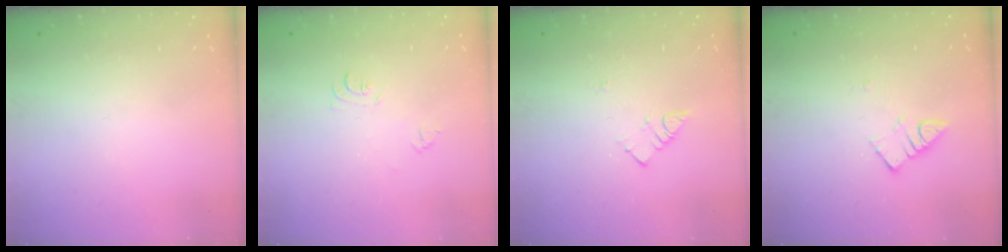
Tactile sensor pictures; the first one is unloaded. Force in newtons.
{"total": 4.9, "press": 4.9, "slide": 0.7}
{"total": 3.9, "press": 3.8, "slide": 0.5}
{"total": 2.8, "press": 2.7, "slide": 0.3}